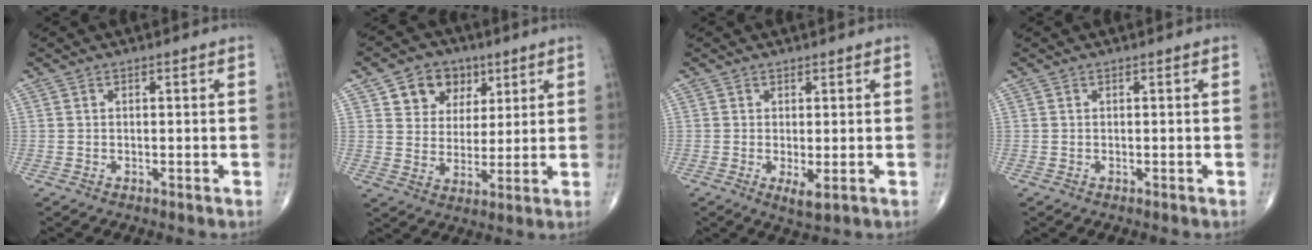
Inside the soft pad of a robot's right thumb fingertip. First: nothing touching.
{"total": 9.7, "force": [4.7, 7.7, 3.7], "torque": [-0.024, -0.016, 0.080]}
{"total": 2.7, "force": [-0.5, 0.9, 2.5], "torque": [-0.044, -0.010, -0.005]}
{"total": 0.0}